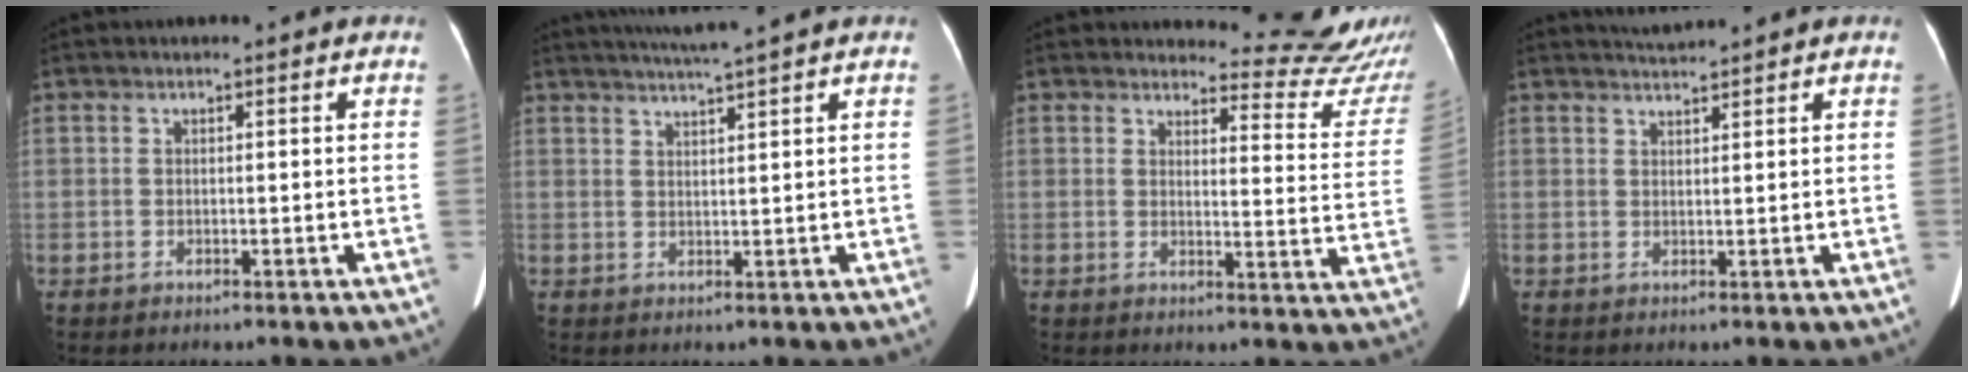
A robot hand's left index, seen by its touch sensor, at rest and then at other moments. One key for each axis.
{"total": 5.5, "fx": 4.7, "fy": -1.5, "fz": 2.4, "tx": -0.041, "ty": 0.008, "tz": 0.077}
{"total": 13.5, "fx": 13.4, "fy": 1.7, "fz": 0.1, "tx": 0.031, "ty": -0.099, "tz": 0.121}
{"total": 2.2, "fx": 2.1, "fy": -0.7, "fz": 0.1, "tx": -0.002, "ty": 0.007, "tz": 0.045}